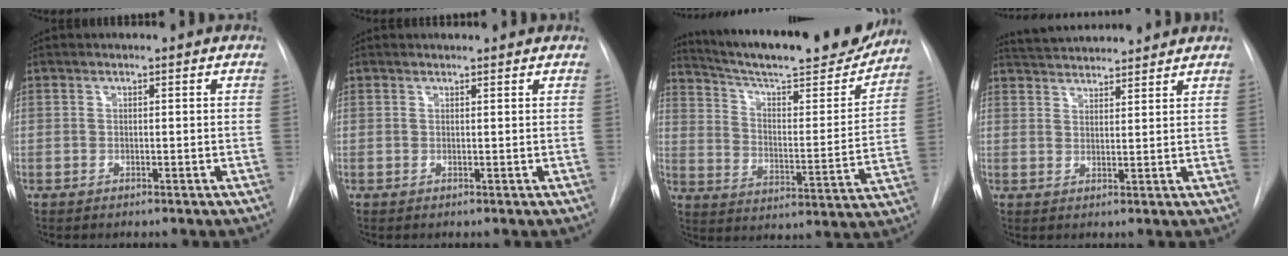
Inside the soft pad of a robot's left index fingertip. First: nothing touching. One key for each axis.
{"total": 1.5, "fx": 1.5, "fy": 0.1, "fz": 0.2, "tx": -0.007, "ty": 0.010, "tz": 0.016}
{"total": 24.4, "fx": 21.6, "fy": 3.2, "fz": 10.7, "tx": -0.172, "ty": -0.043, "tz": 0.301}
{"total": 8.7, "fx": 8.3, "fy": 0.9, "fz": 2.3, "tx": -0.046, "ty": 0.022, "tz": 0.126}